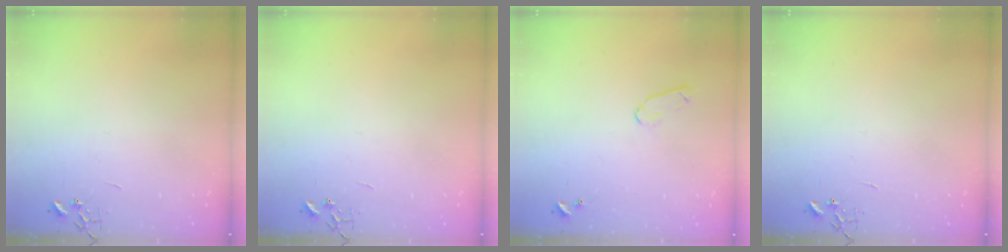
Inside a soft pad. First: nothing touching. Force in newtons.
{"total": 0.0}
{"total": 6.8, "press": 6.7, "slide": 1.0}
{"total": 0.0}